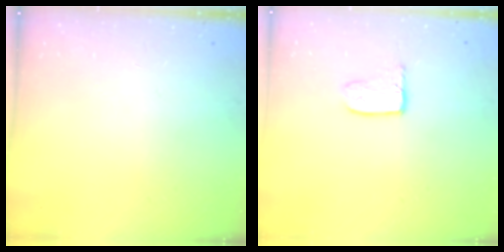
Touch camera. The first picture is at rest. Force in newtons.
{"total": 3.6, "press": 3.6, "slide": 0.3}